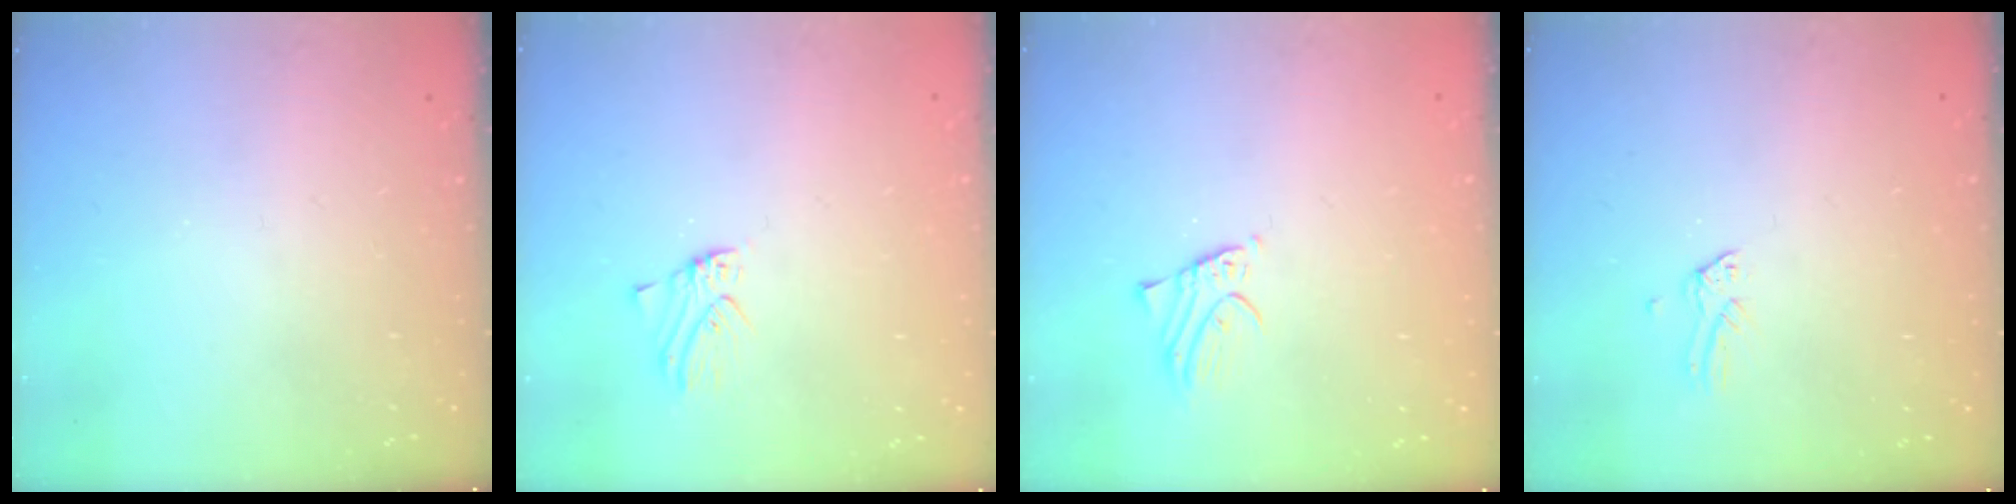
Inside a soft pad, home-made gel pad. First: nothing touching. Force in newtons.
{"total": 0.0}
{"total": 2.3, "press": 2.3, "slide": 0.1}
{"total": 0.0}